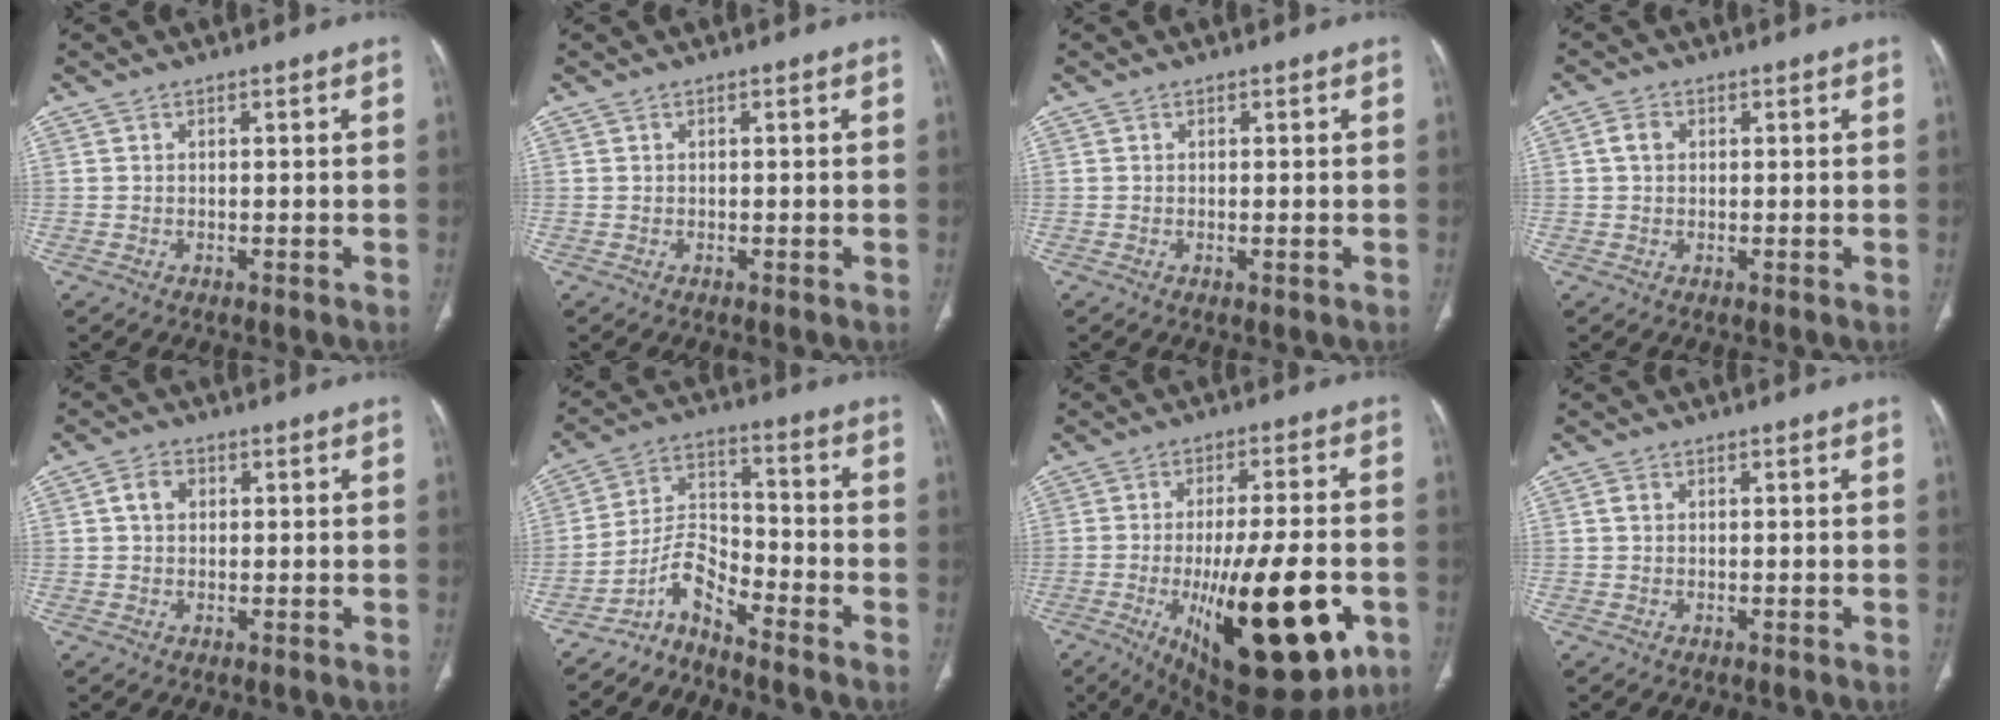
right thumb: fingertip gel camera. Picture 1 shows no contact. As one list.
[{"total": 0.0}, {"total": 0.6, "force": [-0.1, 0.1, 0.6], "torque": [-0.012, -0.003, -0.002]}, {"total": 2.2, "force": [0.5, 1.7, 1.3], "torque": [-0.025, 0.006, 0.007]}, {"total": 3.0, "force": [0.6, 2.3, 1.8], "torque": [-0.030, 0.009, 0.009]}, {"total": 7.0, "force": [-5.9, 2.1, 3.1], "torque": [-0.059, 0.072, -0.123]}, {"total": 24.3, "force": [-7.5, 8.4, 21.6], "torque": [-0.305, 0.000, -0.092]}, {"total": 0.7, "force": [0.2, 0.6, 0.4], "torque": [-0.008, 0.003, 0.001]}]